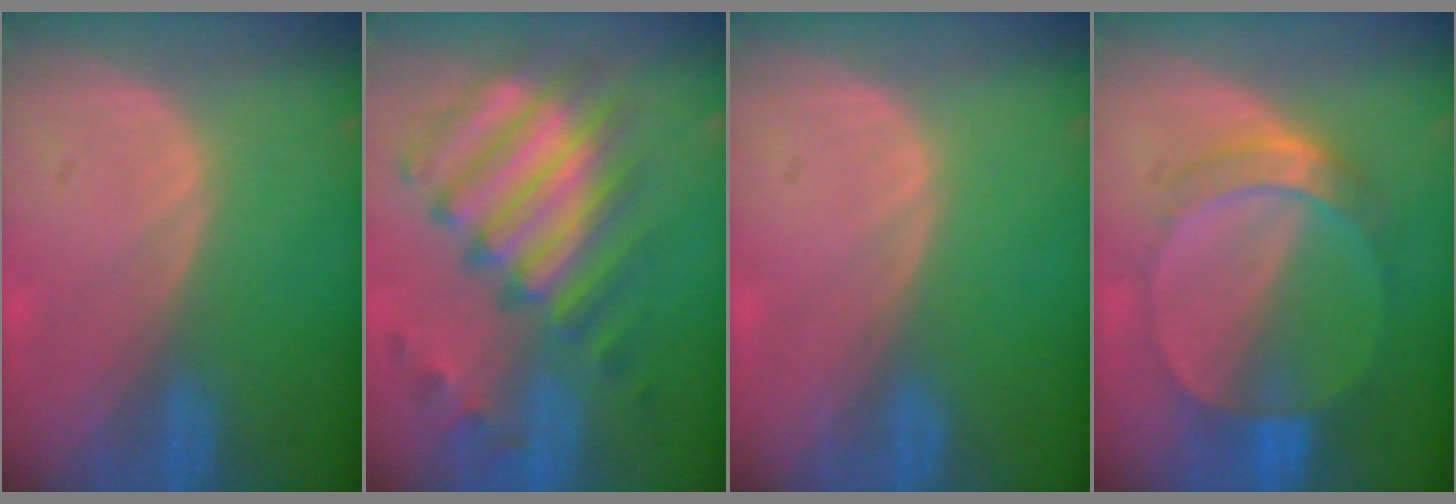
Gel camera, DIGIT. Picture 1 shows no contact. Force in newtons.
{"total": 11.5, "press": 10.5, "slide": 4.5}
{"total": 0.0}
{"total": 7.2, "press": 6.4, "slide": 3.4}